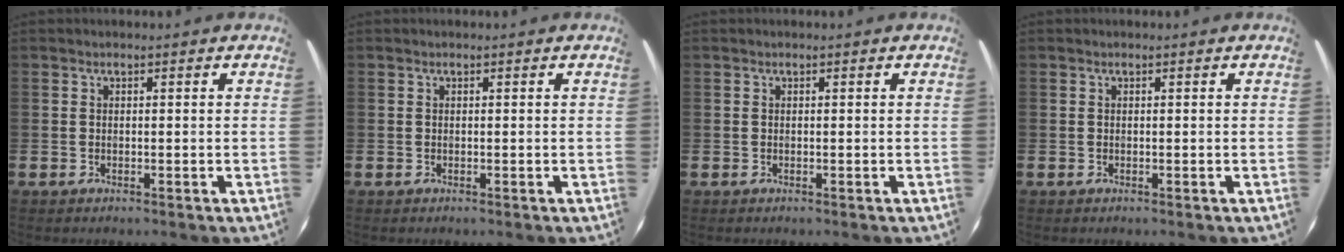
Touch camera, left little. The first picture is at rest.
{"total": 0.0}
{"total": 0.0}
{"total": 0.0}